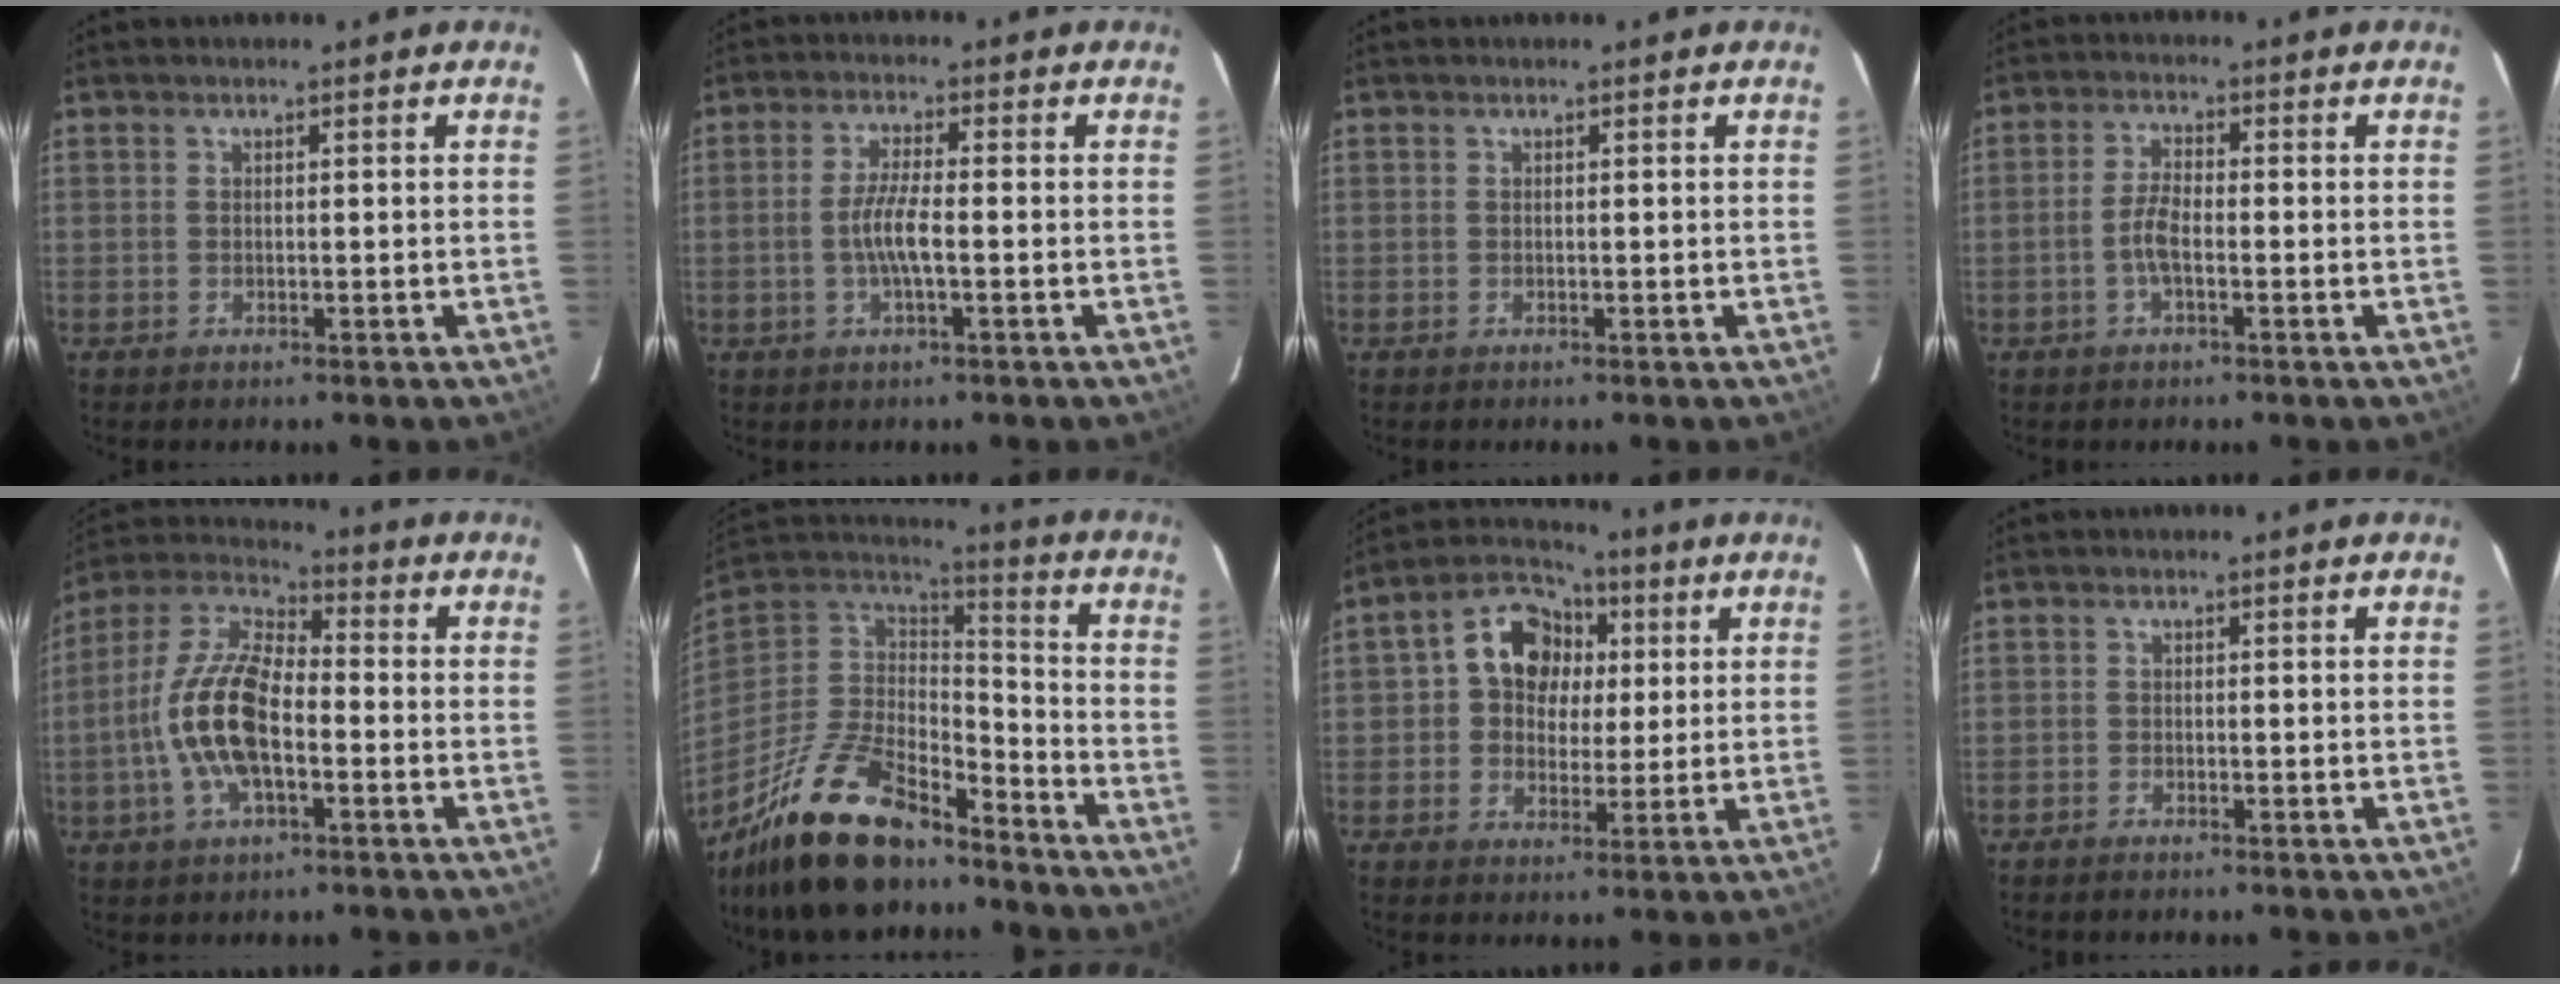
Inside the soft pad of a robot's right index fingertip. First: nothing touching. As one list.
[{"total": 4.7, "force": [-1.2, 0.2, 4.6], "torque": [-0.091, -0.003, -0.023]}, {"total": 0.0}, {"total": 4.2, "force": [-1.3, 1.4, 3.7], "torque": [-0.081, 0.006, -0.027]}, {"total": 14.9, "force": [-3.4, 6.5, 12.9], "torque": [-0.269, 0.008, -0.071]}, {"total": 22.3, "force": [-16.4, 8.6, 12.3], "torque": [-0.258, -0.013, -0.284]}, {"total": 7.9, "force": [1.3, 7.0, 3.4], "torque": [-0.066, 0.026, 0.018]}, {"total": 0.9, "force": [-0.8, 0.2, 0.0], "torque": [-0.007, 0.001, -0.019]}]